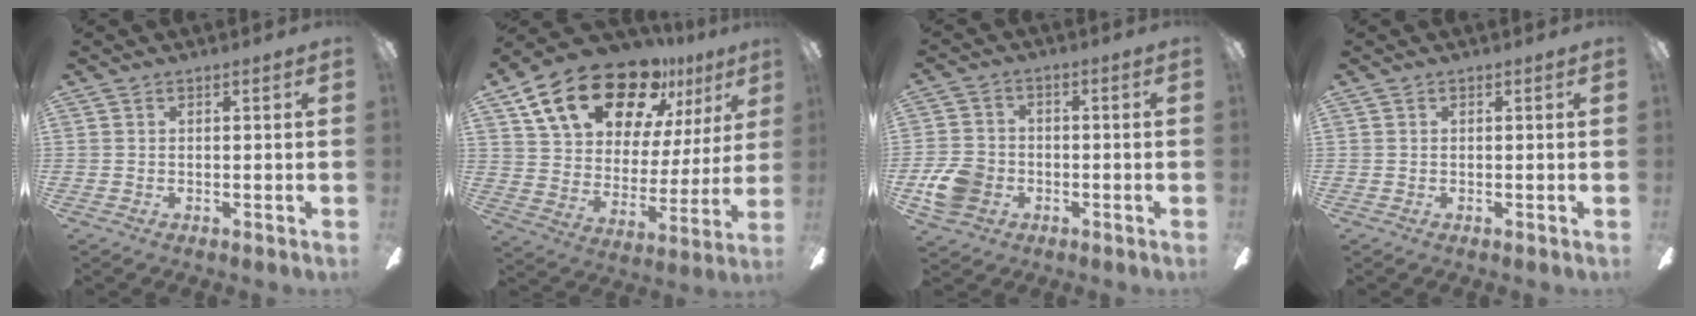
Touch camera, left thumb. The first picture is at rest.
{"total": 22.5, "force": [15.2, 11.4, 12.0], "torque": [-0.201, -0.088, 0.272]}
{"total": 8.9, "force": [-2.9, 7.1, 4.5], "torque": [-0.103, 0.020, -0.054]}
{"total": 0.0}